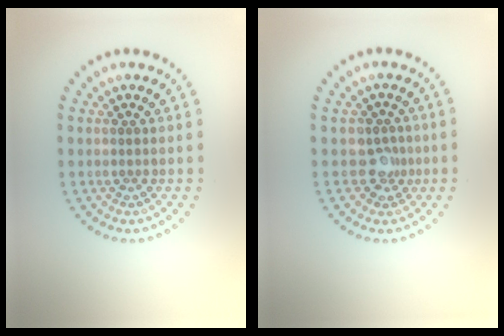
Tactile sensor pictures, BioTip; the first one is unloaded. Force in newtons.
{"total": 2.1, "press": 1.8, "slide": 1.1}